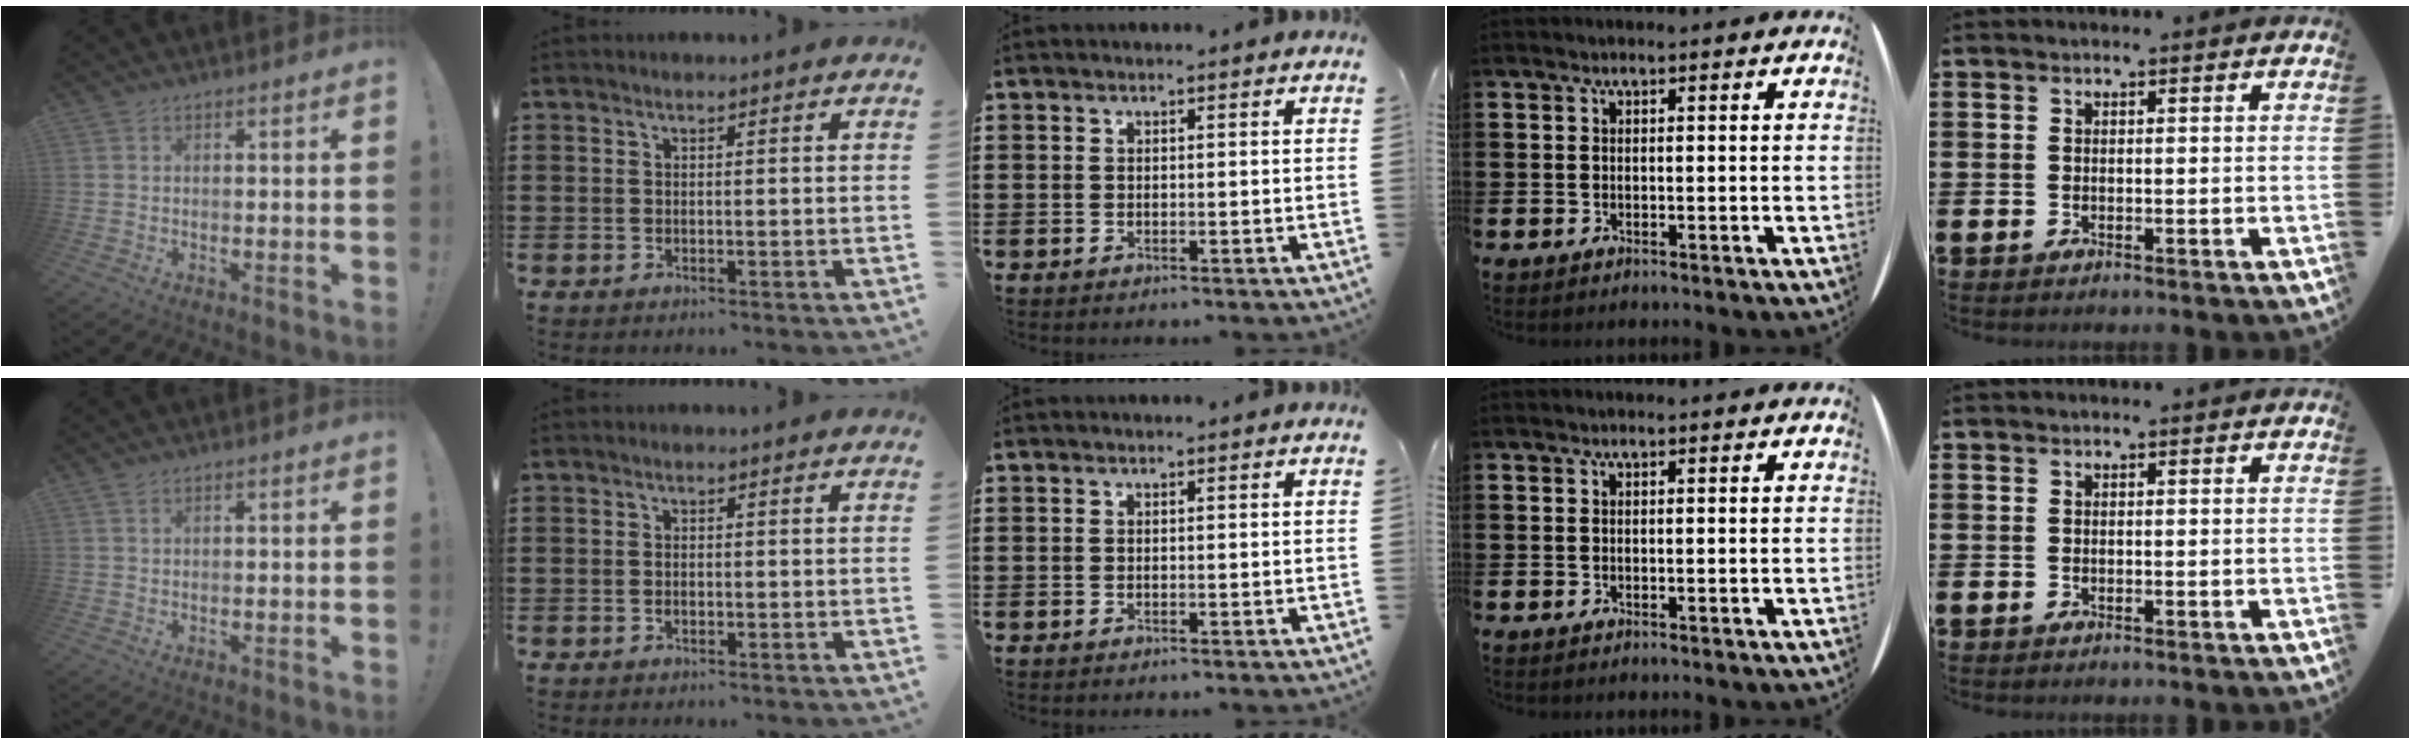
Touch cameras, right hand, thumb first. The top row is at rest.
{"thumb": {"total": 0.8, "force": [0.5, 0.3, 0.5], "torque": [-0.009, -0.001, 0.010]}, "index": {"total": 1.0, "force": [-0.2, 0.5, 0.9], "torque": [-0.019, 0.001, -0.004]}}